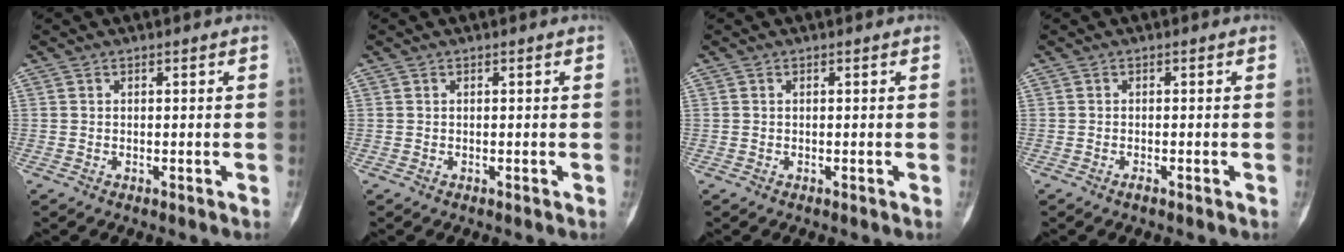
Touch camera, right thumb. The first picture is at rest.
{"total": 0.0}
{"total": 0.0}
{"total": 0.7, "force": [-0.5, 0.1, 0.5], "torque": [-0.011, 0.001, -0.010]}